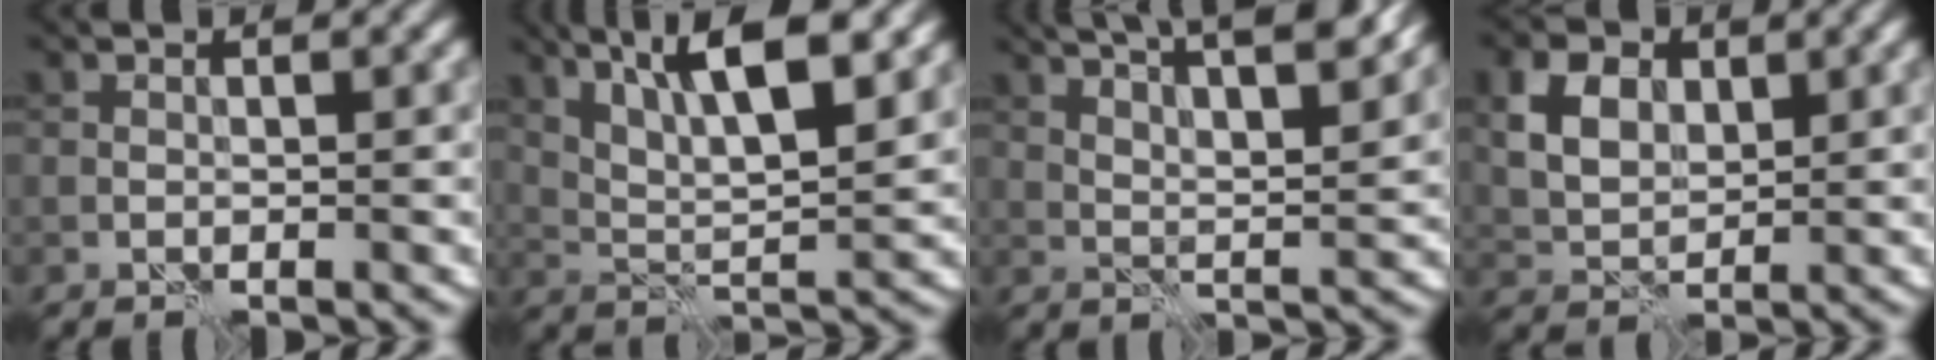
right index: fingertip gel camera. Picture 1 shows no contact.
{"total": 9.2, "force": [5.1, 2.5, 7.2], "torque": [-0.119, 0.009, 0.076]}
{"total": 12.4, "force": [8.6, 3.8, 8.2], "torque": [-0.091, 0.032, 0.093]}
{"total": 4.5, "force": [1.4, 3.2, 2.9], "torque": [-0.063, 0.001, 0.026]}